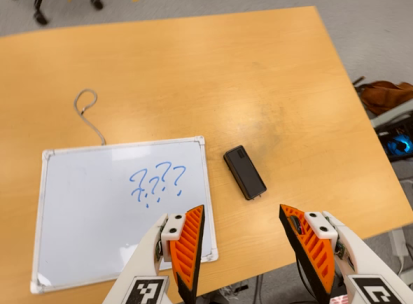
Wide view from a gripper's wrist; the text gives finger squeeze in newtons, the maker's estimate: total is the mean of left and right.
{"total": 0.0}